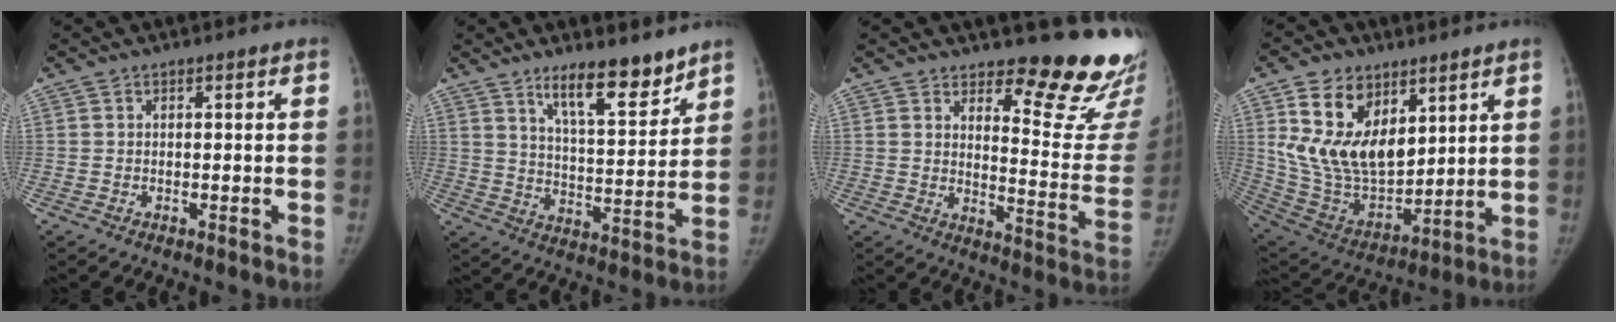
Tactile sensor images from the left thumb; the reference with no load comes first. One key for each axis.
{"total": 11.9, "fx": 8.7, "fy": 3.3, "fz": 7.4, "tx": -0.094, "ty": -0.068, "tz": 0.150}
{"total": 17.5, "fx": 15.2, "fy": 3.9, "fz": 7.8, "tx": -0.054, "ty": -0.172, "tz": 0.184}
{"total": 18.7, "fx": 7.9, "fy": 11.6, "fz": 12.4, "tx": -0.195, "ty": -0.044, "tz": 0.168}